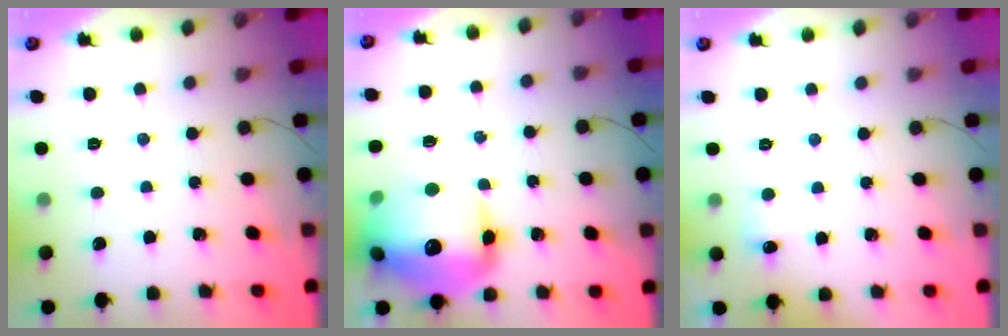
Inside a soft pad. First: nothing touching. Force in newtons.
{"total": 22.4, "press": 22.0, "slide": 4.2}
{"total": 3.5, "press": 3.2, "slide": 1.4}